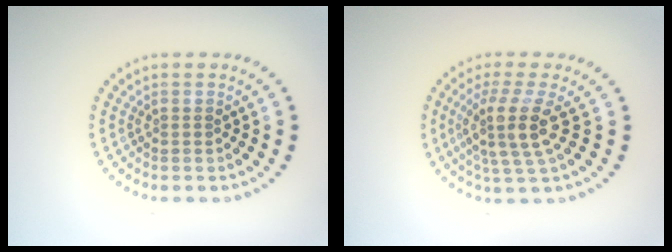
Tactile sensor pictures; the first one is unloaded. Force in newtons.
{"total": 4.1, "press": 3.2, "slide": 2.5}